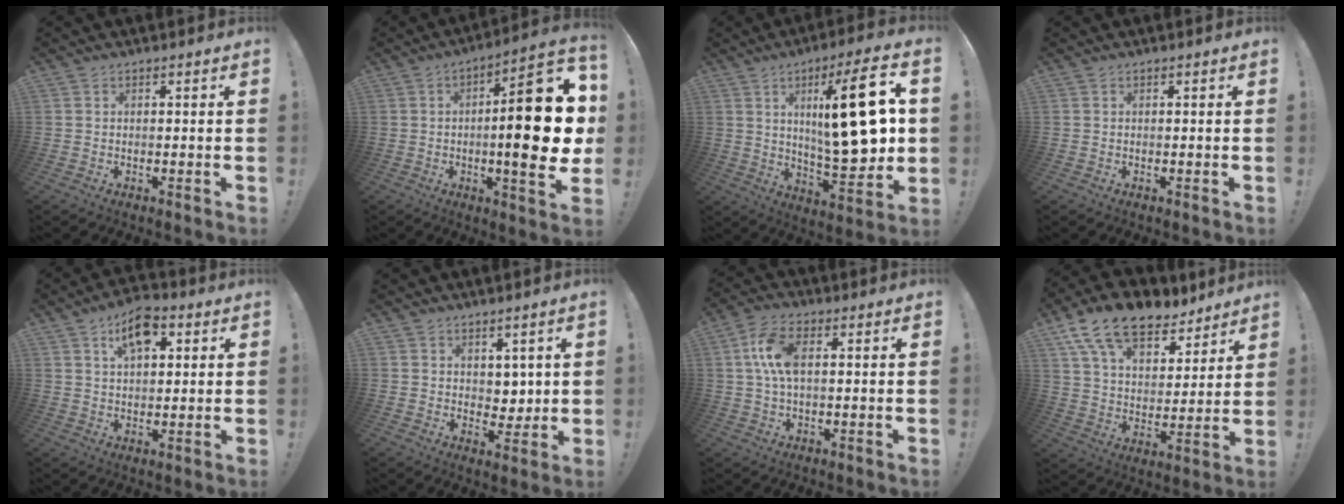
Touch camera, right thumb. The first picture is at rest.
{"total": 22.6, "force": [-0.8, 6.3, 21.7], "torque": [-0.302, 0.006, -0.015]}
{"total": 23.7, "force": [4.6, 6.8, 22.2], "torque": [-0.334, -0.020, 0.063]}
{"total": 0.0}
{"total": 9.5, "force": [4.1, 5.6, 6.5], "torque": [-0.092, -0.002, 0.071]}
{"total": 5.1, "force": [2.8, 4.2, 1.1], "torque": [-0.006, -0.028, 0.054]}
{"total": 9.8, "force": [1.6, 4.8, 8.4], "torque": [-0.168, 0.002, 0.029]}
{"total": 16.4, "force": [11.6, 8.3, 8.2], "torque": [-0.141, -0.080, 0.211]}